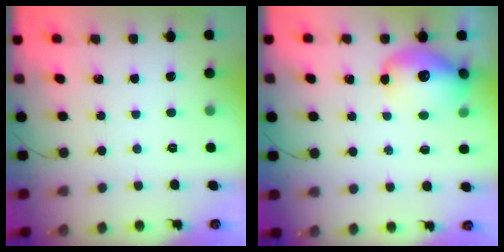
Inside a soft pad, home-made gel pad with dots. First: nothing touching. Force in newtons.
{"total": 13.0, "press": 12.6, "slide": 3.0}